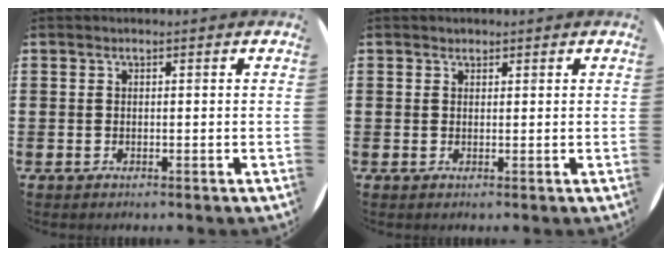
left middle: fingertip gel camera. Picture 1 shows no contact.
{"total": 0.7, "force": [0.6, 0.3, -0.1], "torque": [0.001, 0.003, 0.012]}